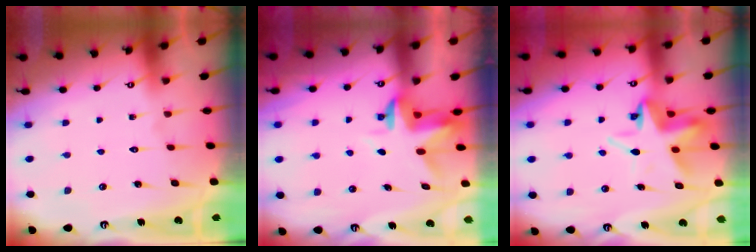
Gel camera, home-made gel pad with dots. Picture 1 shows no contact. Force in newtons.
{"total": 3.3, "press": 3.2, "slide": 0.4}
{"total": 7.7, "press": 7.2, "slide": 2.7}